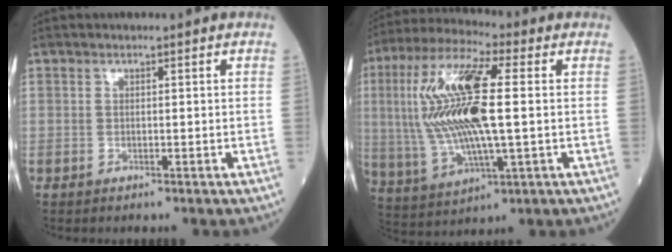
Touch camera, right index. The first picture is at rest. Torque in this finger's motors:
{"motor_torque": [2.14, 0.00, 0.61, 0.21]}